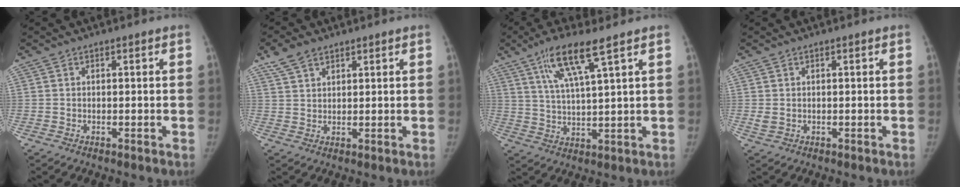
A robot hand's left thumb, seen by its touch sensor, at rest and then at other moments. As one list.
[{"total": 4.9, "force": [3.5, 2.5, 2.4], "torque": [-0.039, -0.003, 0.074]}, {"total": 9.8, "force": [5.5, 1.0, 8.1], "torque": [-0.158, -0.020, 0.109]}, {"total": 1.3, "force": [0.1, 0.9, 0.9], "torque": [-0.021, 0.001, 0.004]}]